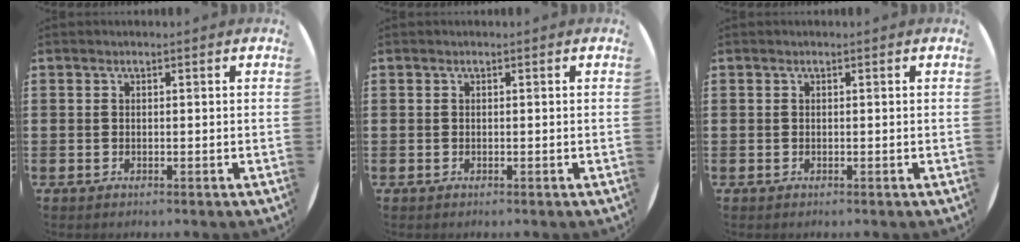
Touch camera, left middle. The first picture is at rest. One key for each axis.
{"total": 0.0}
{"total": 0.0}